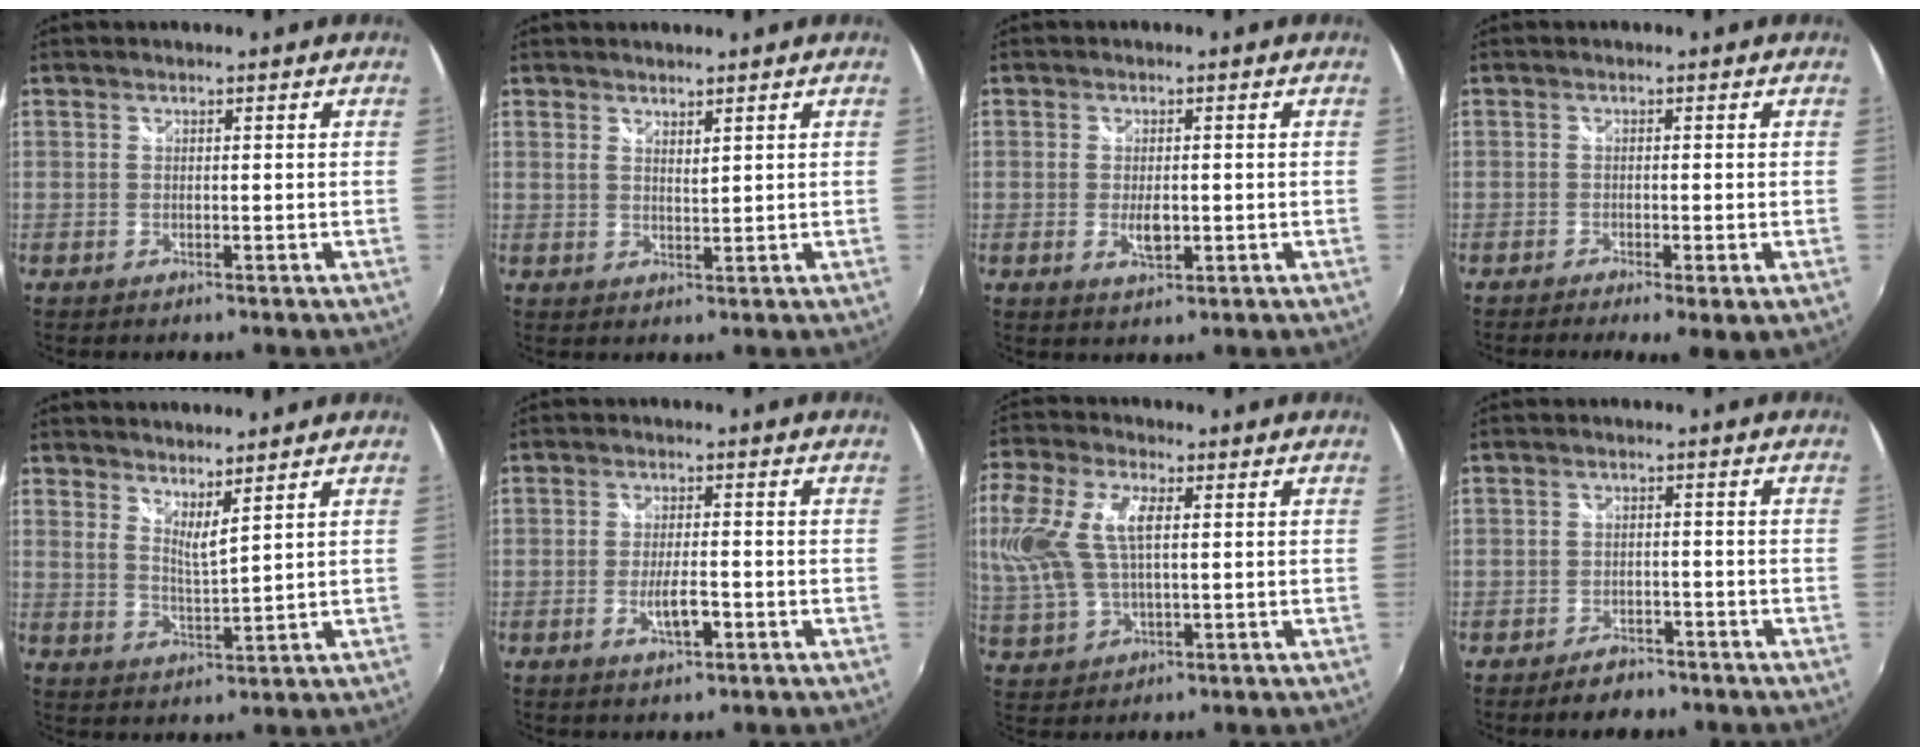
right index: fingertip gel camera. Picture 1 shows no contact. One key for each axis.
{"total": 2.0, "fx": 1.6, "fy": 0.6, "fz": 1.0, "tx": -0.017, "ty": -0.002, "tz": 0.027}
{"total": 3.7, "fx": -0.6, "fy": 1.8, "fz": 3.2, "tx": -0.058, "ty": -0.007, "tz": -0.009}
{"total": 4.0, "fx": -2.0, "fy": 0.6, "fz": 3.3, "tx": -0.063, "ty": -0.017, "tz": -0.030}
{"total": 5.0, "fx": 4.3, "fy": 0.2, "fz": 2.4, "tx": -0.041, "ty": -0.010, "tz": 0.069}
{"total": 4.7, "fx": -1.7, "fy": 1.3, "fz": 4.2, "tx": -0.081, "ty": -0.007, "tz": -0.029}
{"total": 15.5, "fx": 3.2, "fy": 7.7, "fz": 13.0, "tx": -0.285, "ty": 0.012, "tz": 0.062}
{"total": 4.5, "fx": -3.5, "fy": 2.5, "fz": 1.4, "tx": -0.031, "ty": 0.011, "tz": -0.048}